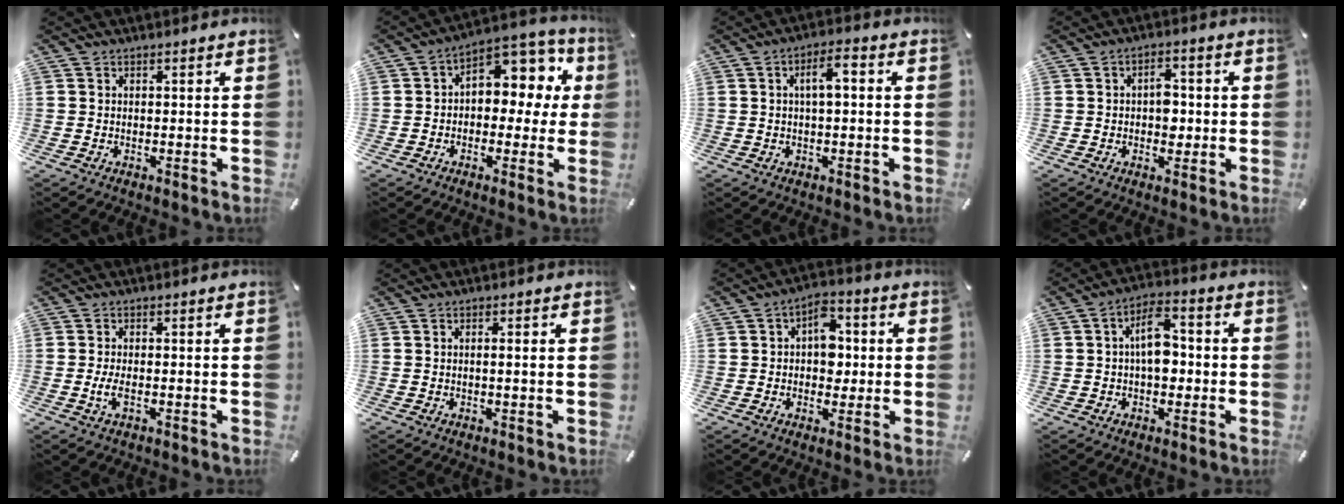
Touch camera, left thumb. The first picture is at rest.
{"total": 9.2, "force": [3.2, 6.5, 5.7], "torque": [-0.073, -0.030, 0.056]}
{"total": 5.8, "force": [0.7, 2.2, 5.4], "torque": [-0.085, 0.010, 0.006]}
{"total": 4.8, "force": [-0.2, 3.3, 3.5], "torque": [-0.036, -0.004, -0.011]}
{"total": 3.2, "force": [-1.0, 1.1, 2.8], "torque": [-0.068, -0.005, -0.022]}
{"total": 1.3, "force": [-0.1, 0.0, 1.3], "torque": [-0.024, -0.003, -0.001]}
{"total": 7.8, "force": [0.3, 5.7, 5.4], "torque": [-0.057, 0.001, 0.000]}
{"total": 8.8, "force": [-0.3, 5.2, 7.1], "torque": [-0.109, 0.012, -0.009]}